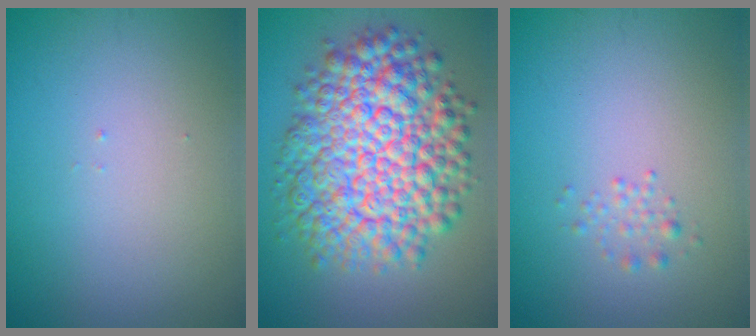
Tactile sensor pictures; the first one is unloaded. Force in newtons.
{"total": 11.6, "press": 11.6, "slide": 0.3}
{"total": 1.0, "press": 1.0, "slide": 0.0}